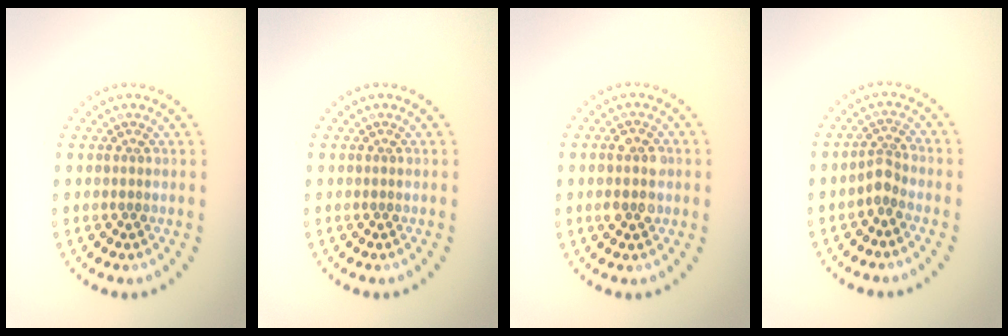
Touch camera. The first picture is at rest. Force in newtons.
{"total": 0.0}
{"total": 2.9, "press": 2.8, "slide": 0.3}
{"total": 1.8, "press": 1.3, "slide": 1.3}